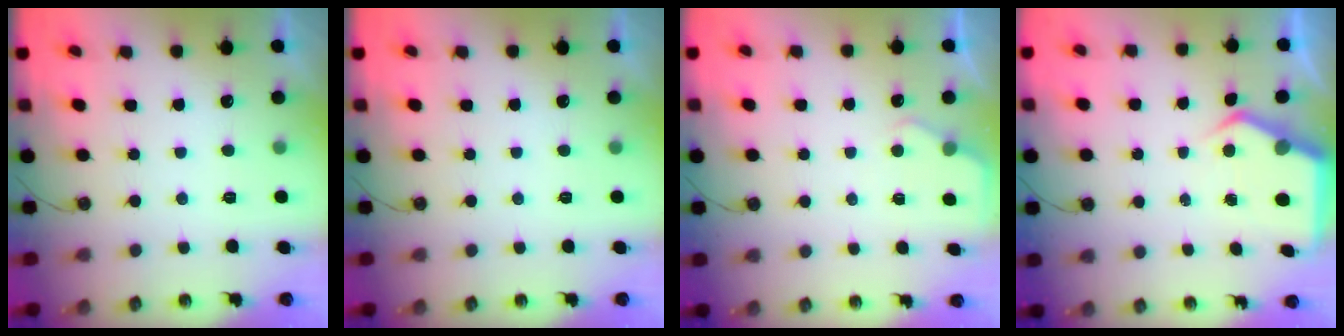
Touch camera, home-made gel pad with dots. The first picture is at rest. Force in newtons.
{"total": 0.0}
{"total": 3.0, "press": 2.9, "slide": 0.4}
{"total": 4.9, "press": 4.8, "slide": 0.6}